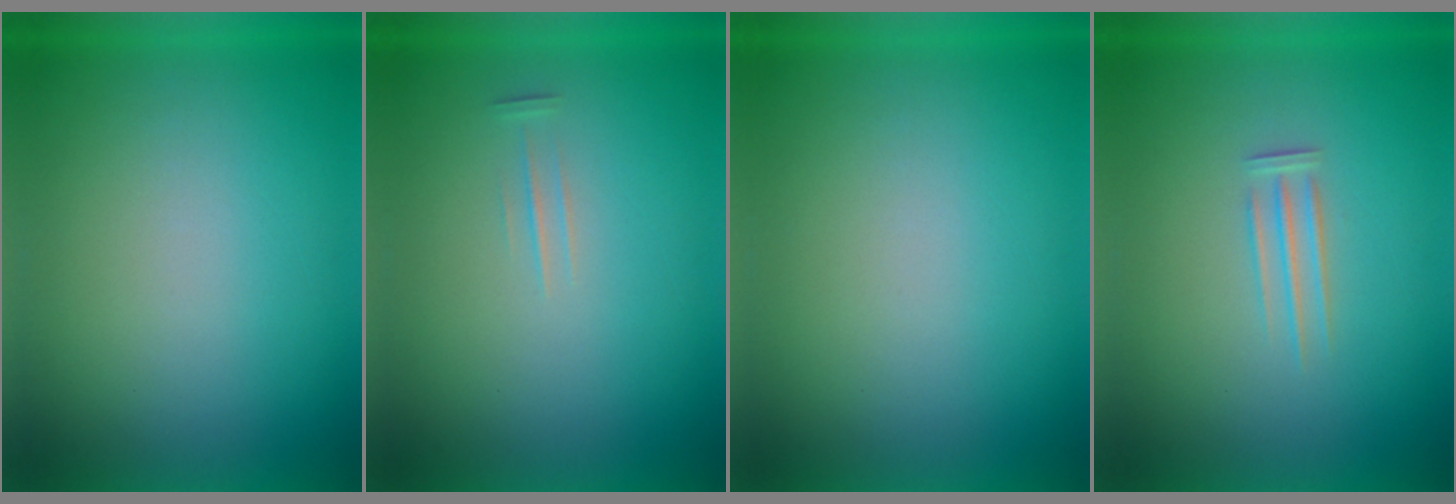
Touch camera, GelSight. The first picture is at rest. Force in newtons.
{"total": 1.1}
{"total": 0.0}
{"total": 1.3}